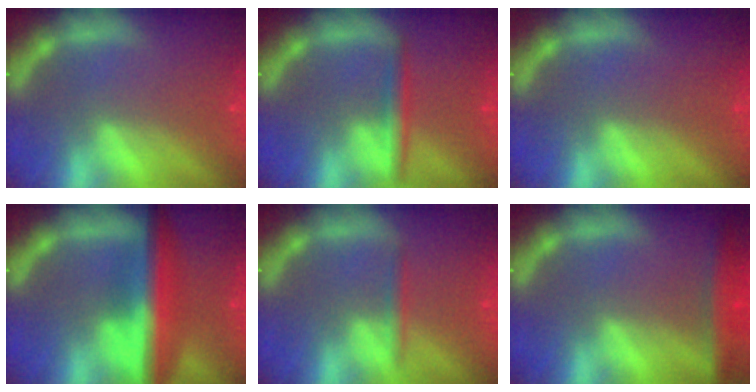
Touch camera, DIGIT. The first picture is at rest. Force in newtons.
{"total": 2.4}
{"total": 0.0}
{"total": 8.5}
{"total": 1.4}
{"total": 4.0}